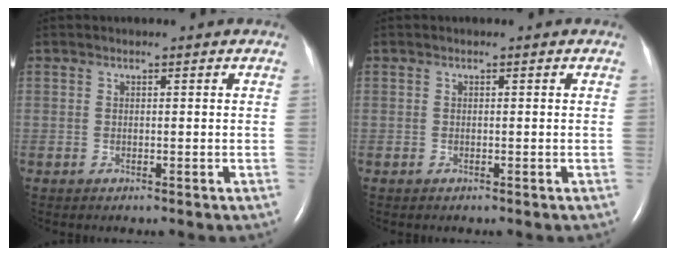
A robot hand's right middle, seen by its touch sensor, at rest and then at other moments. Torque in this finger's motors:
{"motor_torque": [-0.10, -0.13, -0.02, -0.01]}